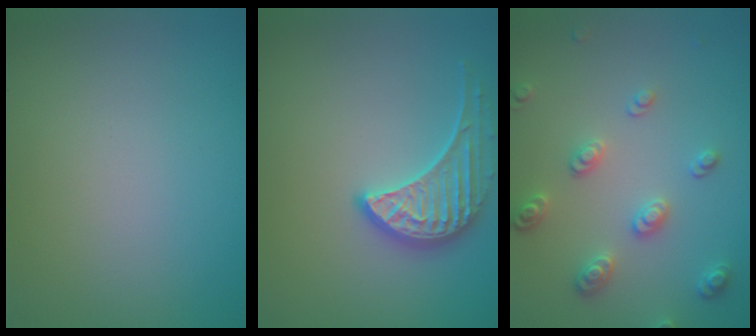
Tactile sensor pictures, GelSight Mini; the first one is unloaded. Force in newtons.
{"total": 3.3, "press": 3.1, "slide": 1.2}
{"total": 2.9, "press": 2.7, "slide": 1.0}